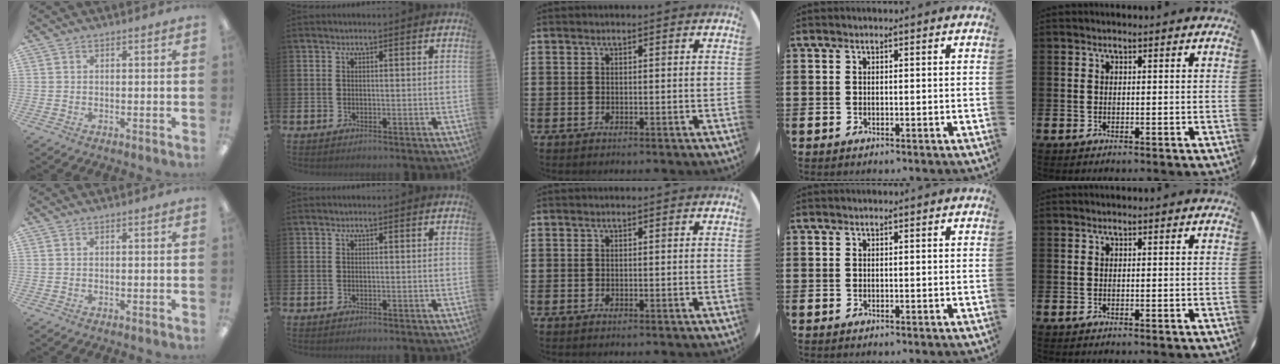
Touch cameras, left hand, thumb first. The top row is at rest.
{}